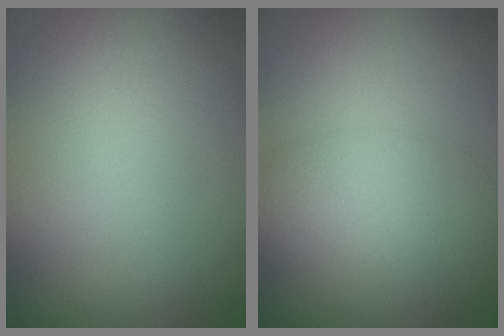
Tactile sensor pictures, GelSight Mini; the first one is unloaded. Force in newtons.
{"total": 3.3, "press": 3.3, "slide": 0.2}